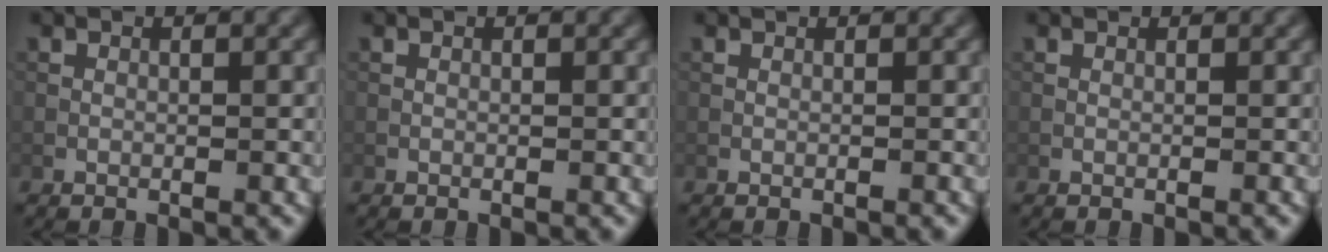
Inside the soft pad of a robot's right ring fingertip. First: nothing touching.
{"total": 0.0}
{"total": 0.0}
{"total": 0.6, "force": [0.6, 0.1, 0.2], "torque": [-0.008, -0.003, 0.001]}